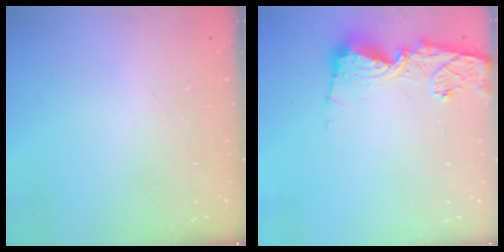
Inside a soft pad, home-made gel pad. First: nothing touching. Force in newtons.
{"total": 11.2, "press": 11.2, "slide": 1.3}